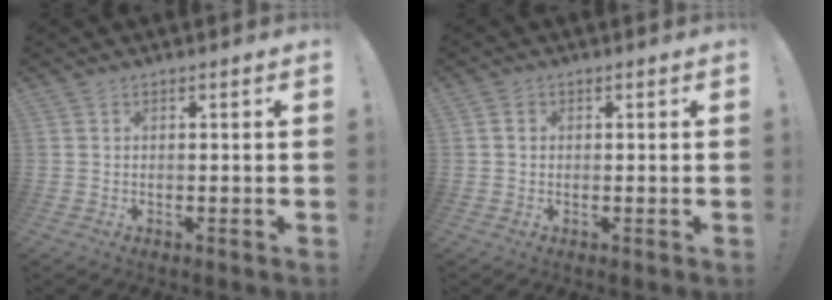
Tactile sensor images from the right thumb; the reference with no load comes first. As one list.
[{"total": 1.3, "force": [0.1, 1.2, 0.4], "torque": [-0.006, 0.004, 0.001]}]